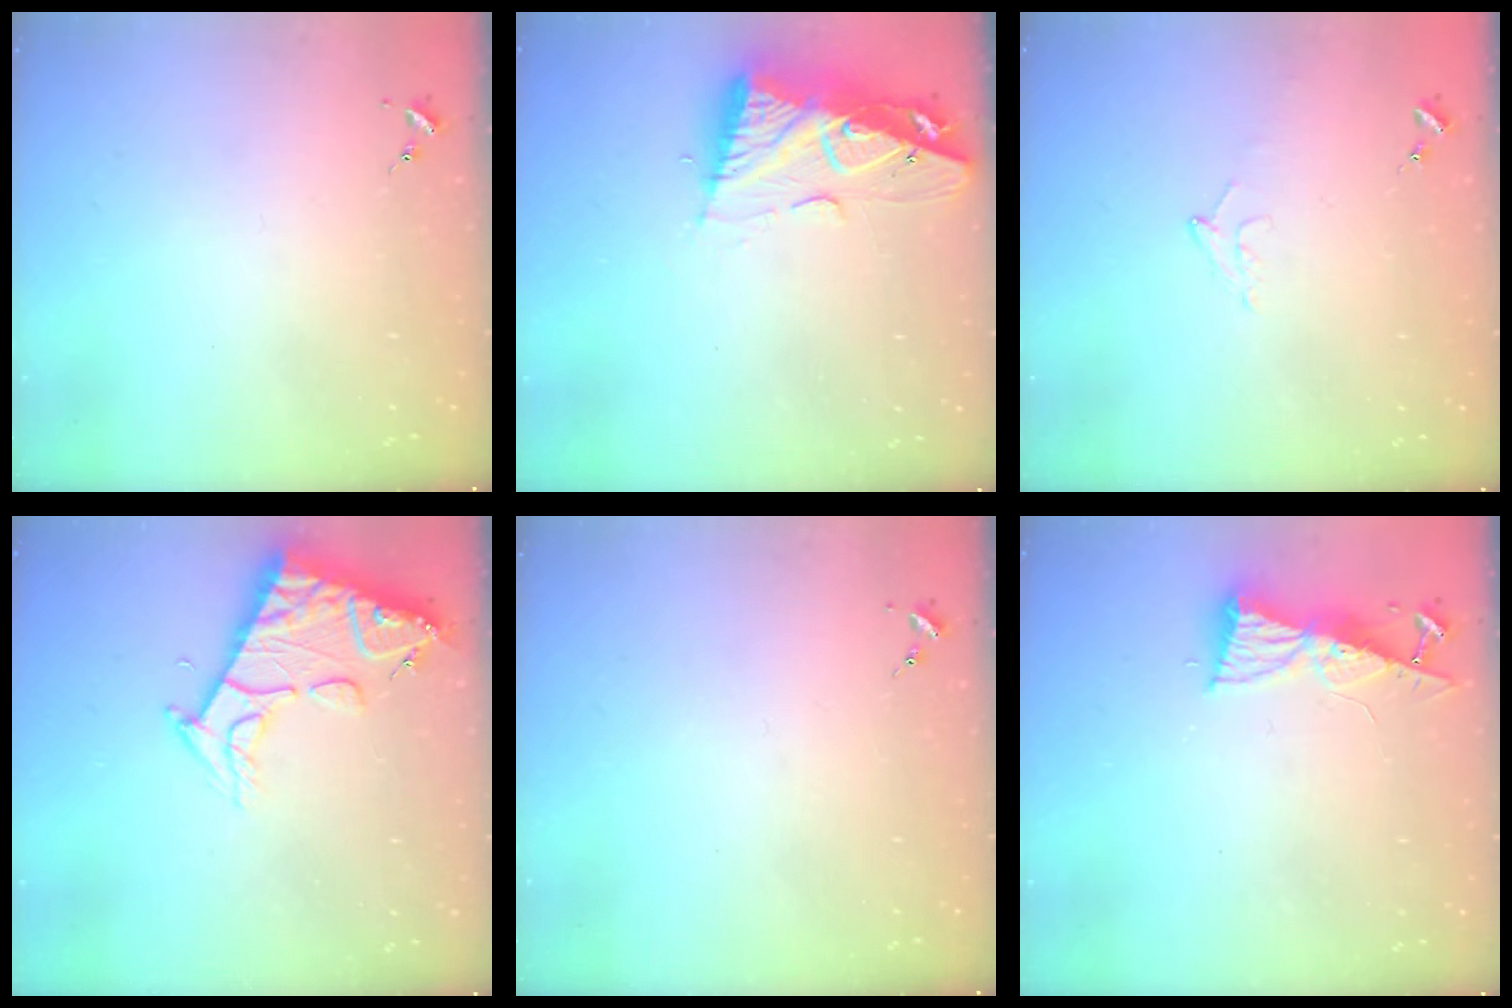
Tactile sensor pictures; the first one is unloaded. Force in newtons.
{"total": 10.8, "press": 10.8, "slide": 1.2}
{"total": 7.1, "press": 7.0, "slide": 0.8}
{"total": 14.5, "press": 14.4, "slide": 1.5}
{"total": 0.0}
{"total": 8.6, "press": 8.5, "slide": 1.1}